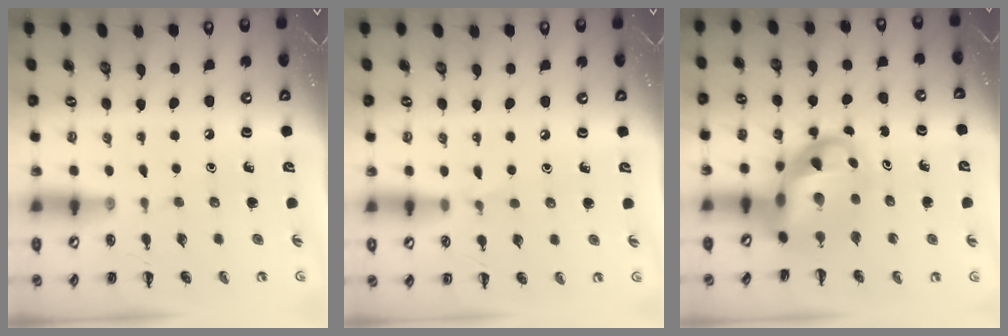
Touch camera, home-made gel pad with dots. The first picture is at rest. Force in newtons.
{"total": 3.7, "press": 3.6, "slide": 1.1}
{"total": 8.7, "press": 8.4, "slide": 2.3}